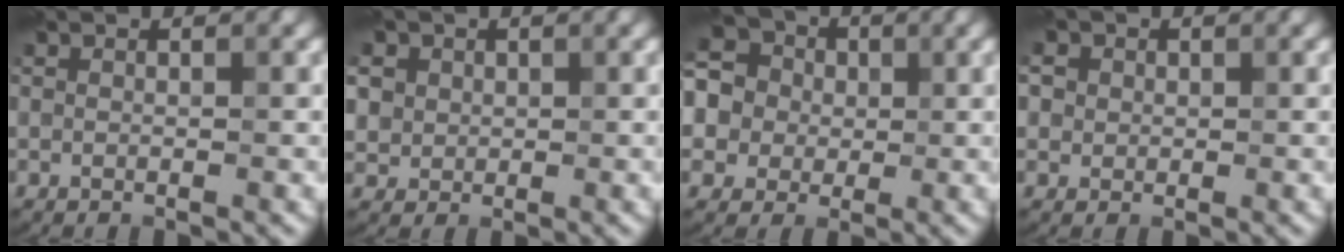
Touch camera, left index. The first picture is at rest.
{"total": 6.6, "force": [2.5, 5.4, 2.7], "torque": [-0.061, 0.025, 0.025]}
{"total": 9.9, "force": [1.6, 8.9, 4.0], "torque": [-0.110, 0.041, 0.006]}
{"total": 7.1, "force": [3.0, 5.6, 3.3], "torque": [-0.057, 0.033, 0.014]}